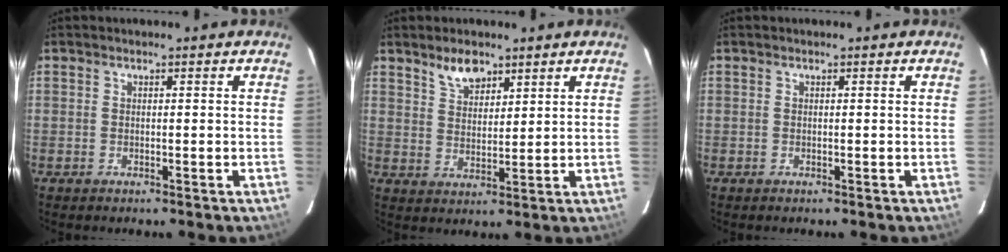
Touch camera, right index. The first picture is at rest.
{"total": 5.5, "force": [4.0, 2.6, 2.7], "torque": [-0.042, 0.003, 0.076]}
{"total": 0.0}